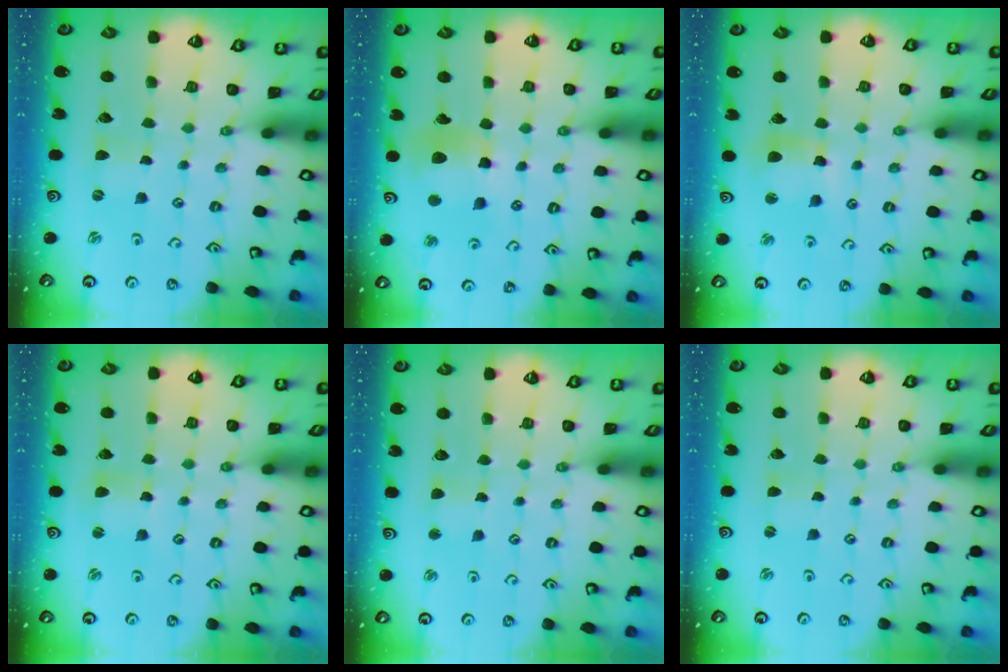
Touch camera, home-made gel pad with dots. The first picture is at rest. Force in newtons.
{"total": 11.2, "press": 11.1, "slide": 1.5}
{"total": 9.6, "press": 9.5, "slide": 1.2}
{"total": 3.0, "press": 2.9, "slide": 0.4}
{"total": 2.5, "press": 2.5, "slide": 0.5}
{"total": 0.0}